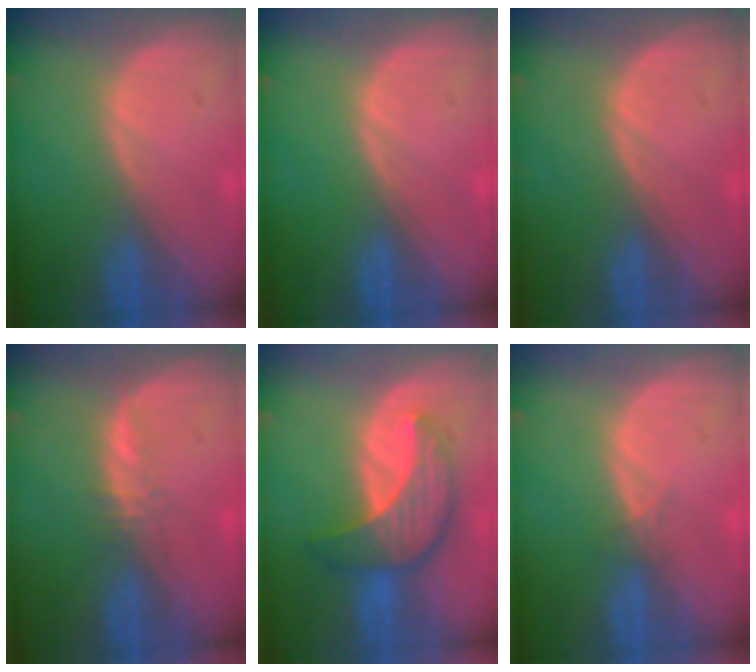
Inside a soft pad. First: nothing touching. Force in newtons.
{"total": 0.0}
{"total": 0.0}
{"total": 1.6, "press": 1.5, "slide": 0.5}
{"total": 7.8, "press": 7.6, "slide": 1.8}
{"total": 0.7, "press": 0.7, "slide": 0.2}